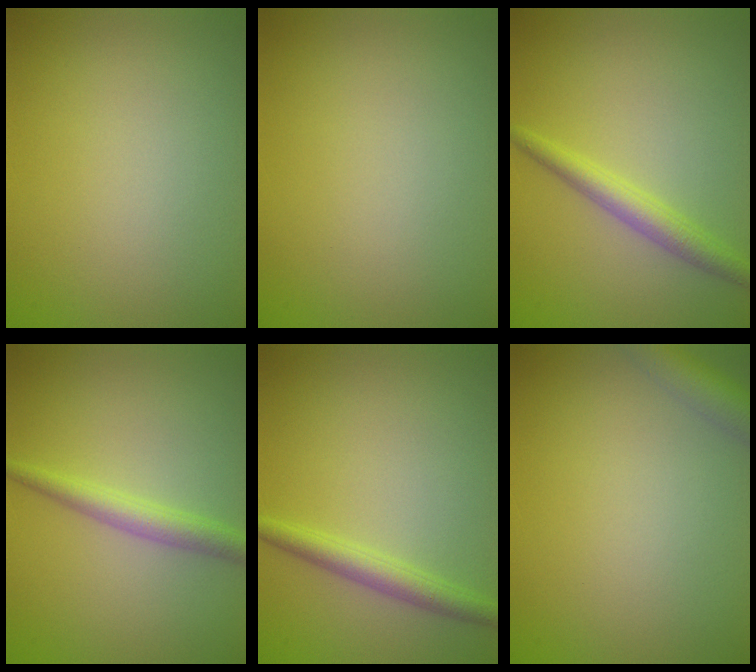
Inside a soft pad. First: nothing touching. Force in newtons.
{"total": 0.0}
{"total": 2.7, "press": 2.7, "slide": 0.1}
{"total": 2.4, "press": 2.4, "slide": 0.0}
{"total": 2.5, "press": 2.5, "slide": 0.1}
{"total": 2.9, "press": 2.9, "slide": 0.2}